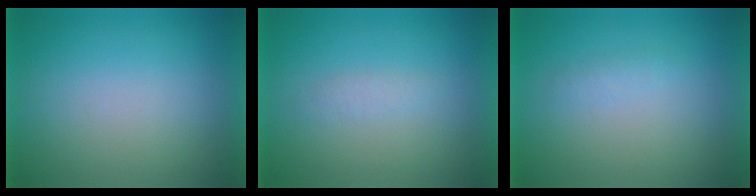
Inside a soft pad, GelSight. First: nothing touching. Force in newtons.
{"total": 1.3}
{"total": 1.2}